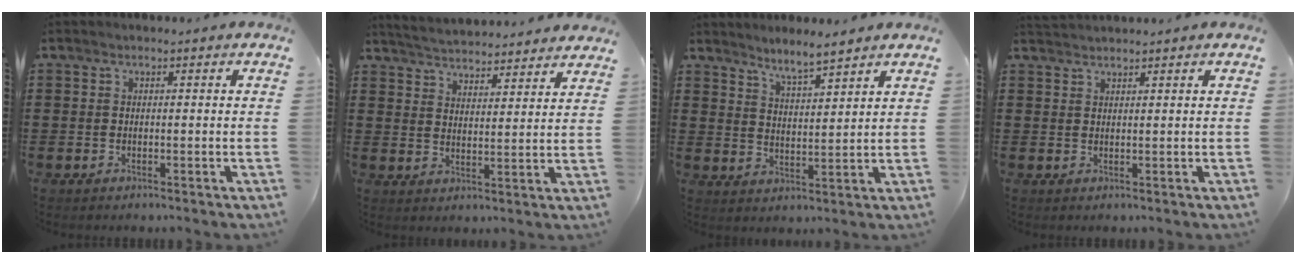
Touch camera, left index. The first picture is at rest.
{"total": 4.0, "force": [4.0, -0.3, 0.0], "torque": [-0.018, -0.027, 0.068]}
{"total": 4.1, "force": [3.9, -0.2, 1.3], "torque": [-0.038, -0.015, 0.069]}
{"total": 1.4, "force": [1.4, -0.1, 0.1], "torque": [-0.005, 0.000, 0.028]}